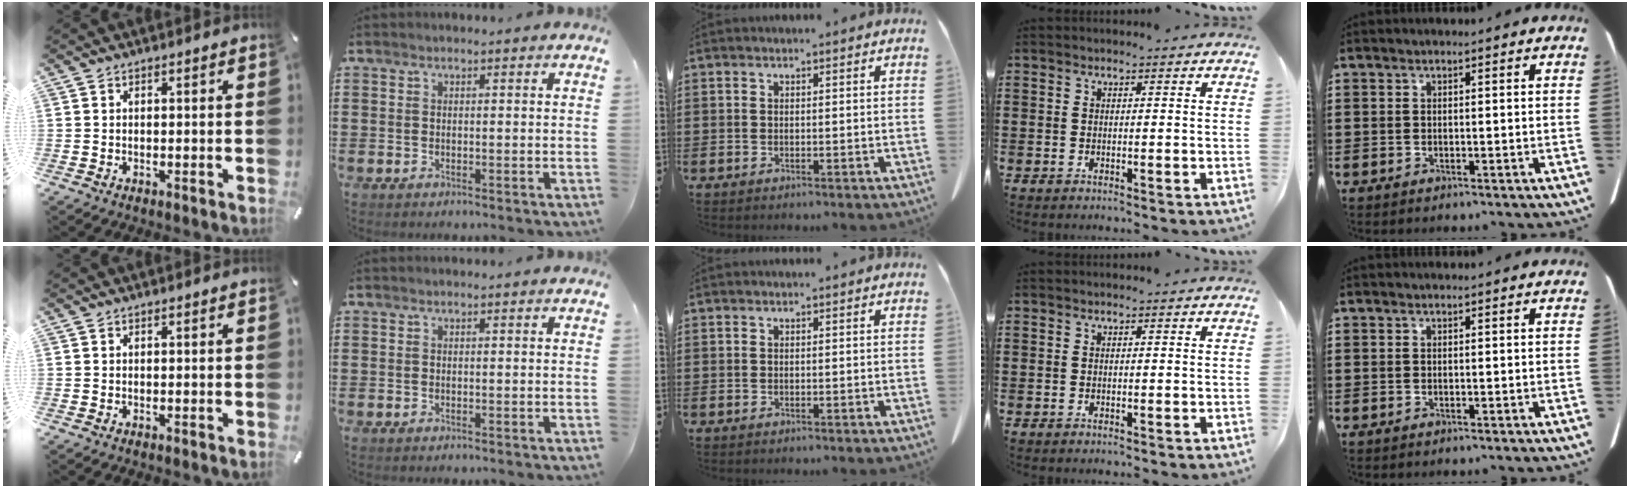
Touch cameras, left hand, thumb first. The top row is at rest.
{}